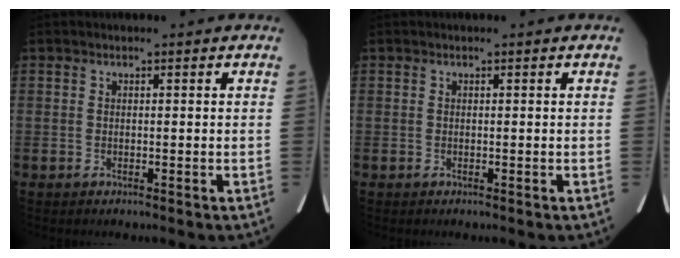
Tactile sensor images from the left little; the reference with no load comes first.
{"total": 0.0}